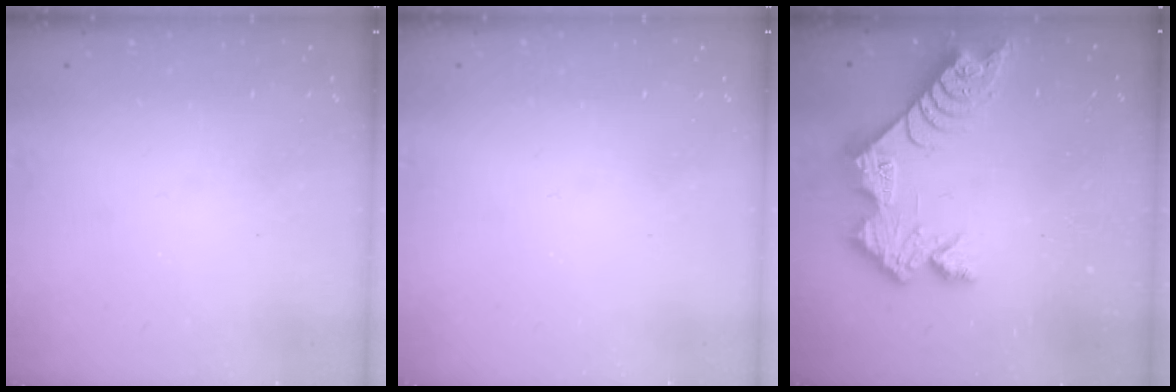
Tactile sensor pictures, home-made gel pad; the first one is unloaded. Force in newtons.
{"total": 0.0}
{"total": 12.1, "press": 12.1, "slide": 0.8}